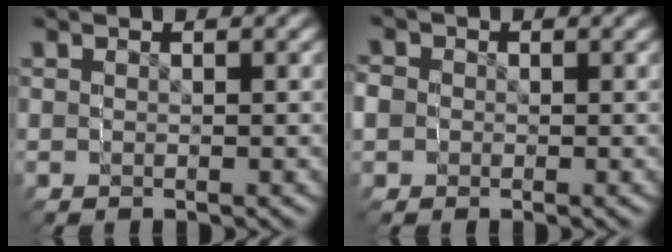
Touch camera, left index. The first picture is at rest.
{"total": 2.9, "force": [0.3, 2.8, -0.4], "torque": [-0.004, -0.027, 0.010]}